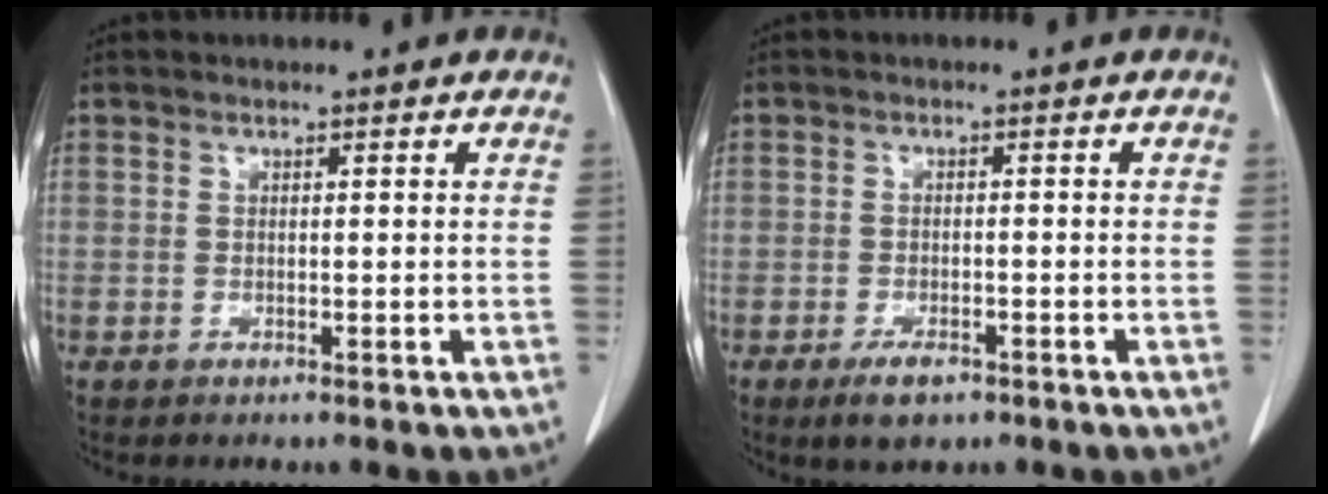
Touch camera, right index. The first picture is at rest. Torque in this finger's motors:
{"motor_torque": [0.00, -0.05, -0.04, -0.01]}